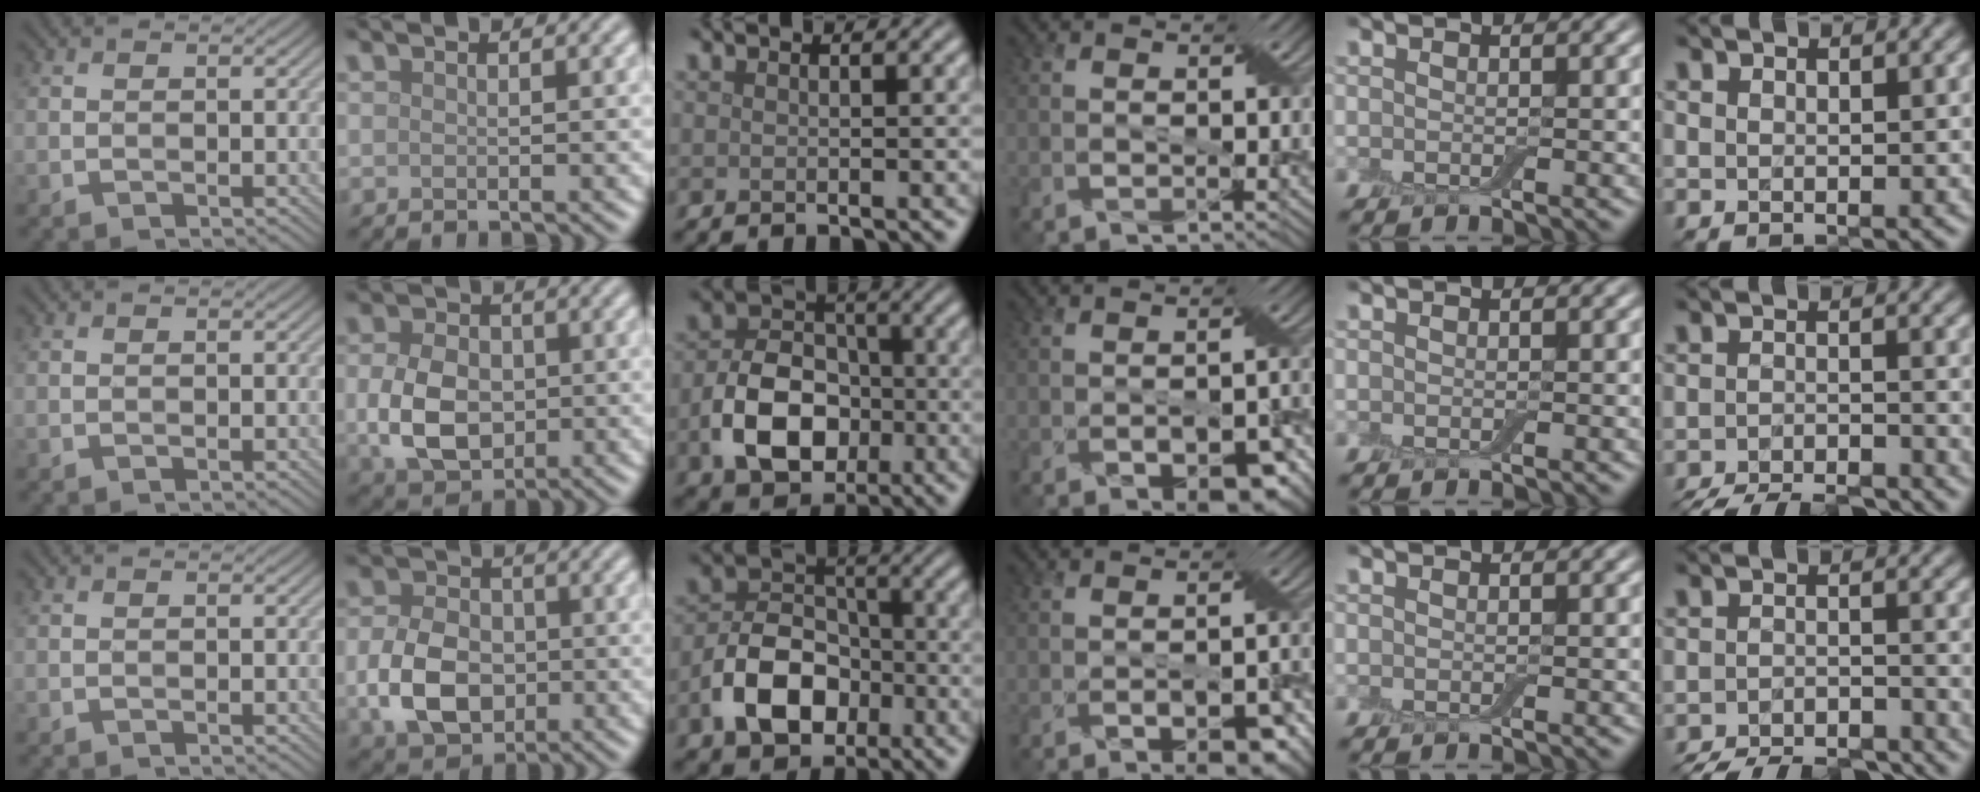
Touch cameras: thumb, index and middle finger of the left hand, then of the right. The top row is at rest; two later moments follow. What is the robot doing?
{"motion": "fold", "object": "apron"}